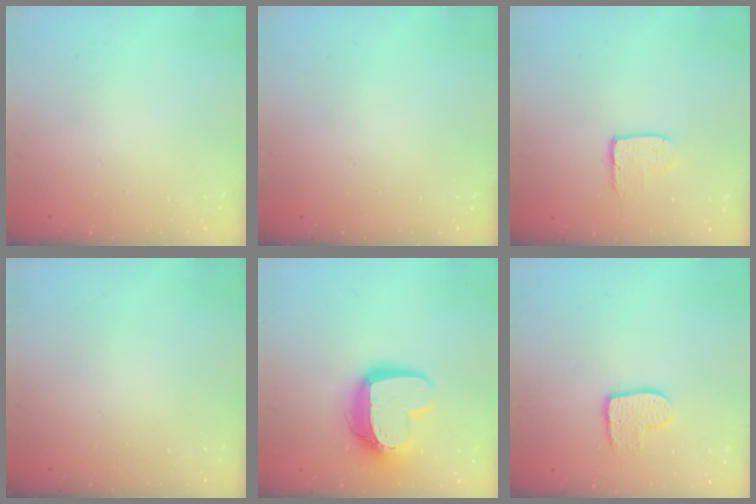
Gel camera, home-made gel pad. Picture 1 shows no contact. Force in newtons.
{"total": 0.0}
{"total": 5.1, "press": 5.0, "slide": 0.4}
{"total": 0.0}
{"total": 14.9, "press": 14.8, "slide": 1.4}
{"total": 9.1, "press": 9.0, "slide": 0.7}